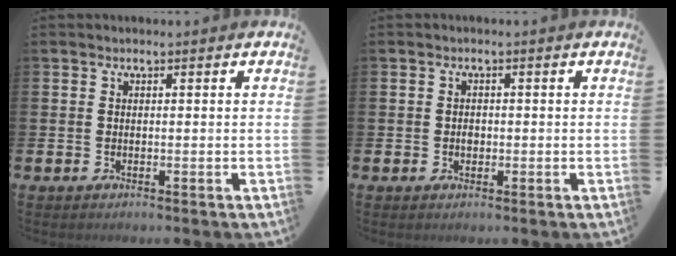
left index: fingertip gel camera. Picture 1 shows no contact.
{"total": 1.2, "force": [-0.1, 0.9, 0.8], "torque": [-0.004, 0.001, -0.006]}